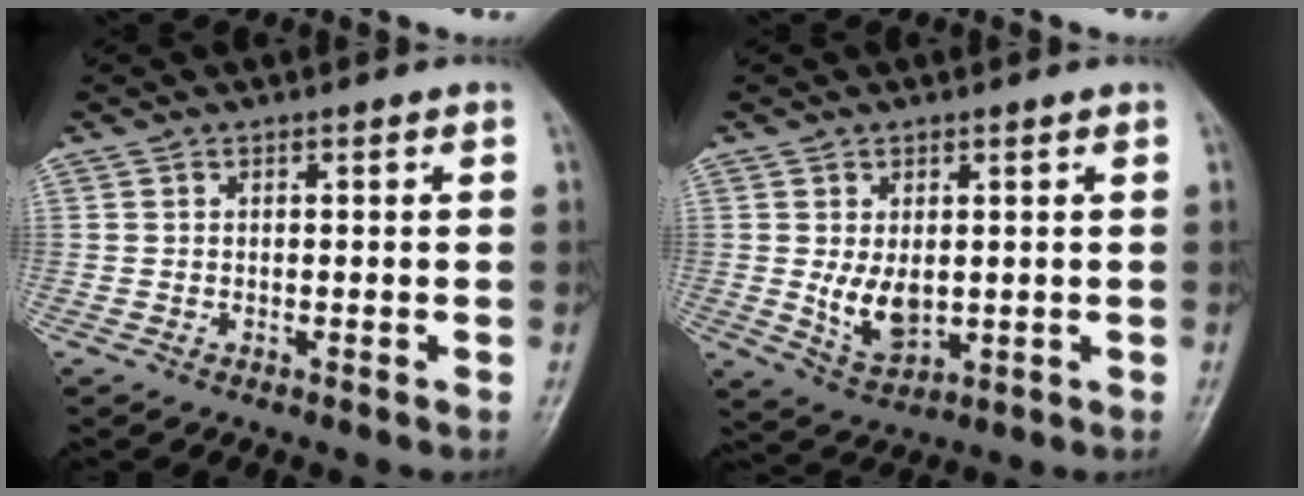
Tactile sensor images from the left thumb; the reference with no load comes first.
{"total": 6.3, "force": [0.4, 3.8, 4.9], "torque": [-0.075, -0.017, 0.023]}